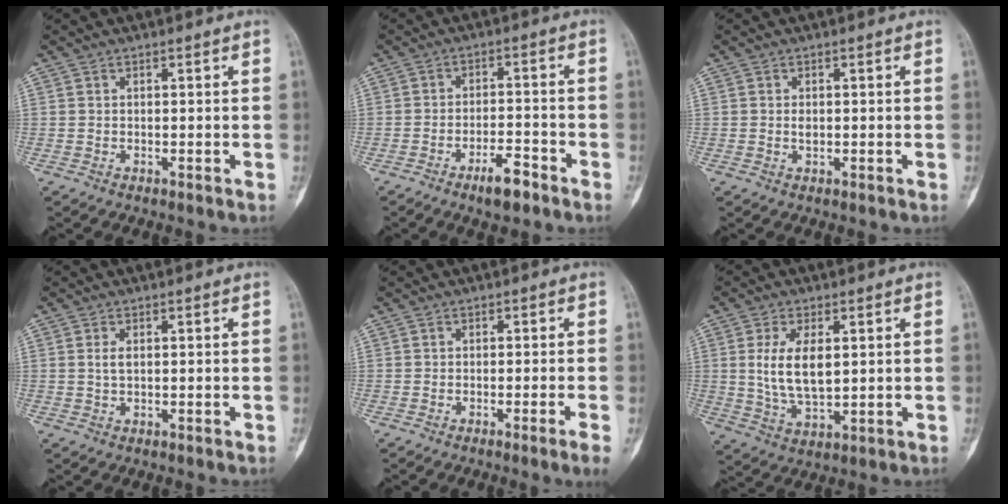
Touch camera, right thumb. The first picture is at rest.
{"total": 5.7, "force": [-3.8, 1.7, 3.9], "torque": [-0.060, 0.024, -0.061]}
{"total": 1.1, "force": [0.0, 0.7, 0.8], "torque": [-0.008, 0.000, 0.001]}
{"total": 1.5, "force": [0.3, 0.7, 1.3], "torque": [-0.025, 0.003, 0.009]}
{"total": 2.8, "force": [-1.5, -0.7, 2.2], "torque": [-0.043, -0.001, -0.024]}
{"total": 9.1, "force": [1.7, 4.5, 7.7], "torque": [-0.141, -0.014, 0.040]}